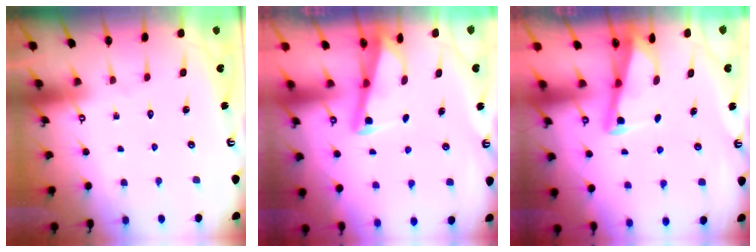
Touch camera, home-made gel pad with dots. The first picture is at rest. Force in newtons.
{"total": 2.8, "press": 2.8, "slide": 0.3}
{"total": 2.8, "press": 2.8, "slide": 0.3}